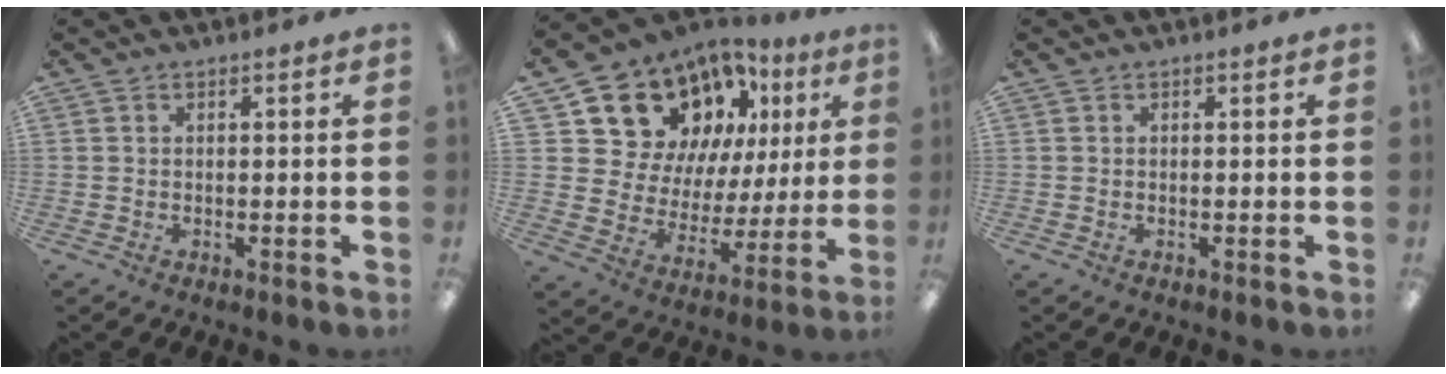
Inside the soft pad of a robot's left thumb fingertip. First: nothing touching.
{"total": 17.3, "force": [11.9, 11.0, 6.0], "torque": [-0.128, -0.081, 0.231]}
{"total": 0.0}